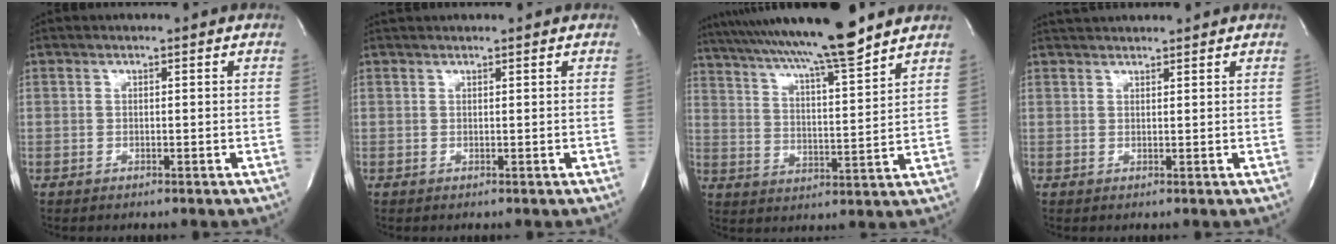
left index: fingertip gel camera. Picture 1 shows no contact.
{"total": 3.1, "force": [2.9, 0.1, 0.9], "torque": [-0.009, 0.030, 0.043]}
{"total": 18.4, "force": [15.8, -0.1, 9.4], "torque": [-0.167, 0.011, 0.249]}
{"total": 4.2, "force": [4.1, 0.3, 0.9], "torque": [-0.017, 0.033, 0.064]}